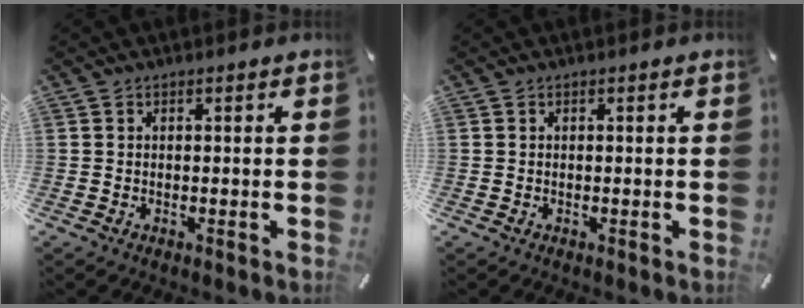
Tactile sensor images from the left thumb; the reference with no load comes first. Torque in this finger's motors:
{"motor_torque": [0.00, 0.00, 0.00, 0.00, 0.00]}